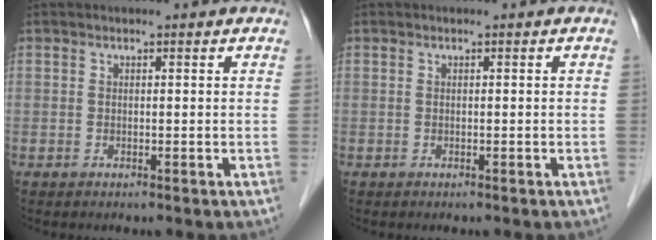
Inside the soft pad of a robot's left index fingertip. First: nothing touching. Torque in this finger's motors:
{"motor_torque": [0.00, 0.00, 0.00, 0.00]}